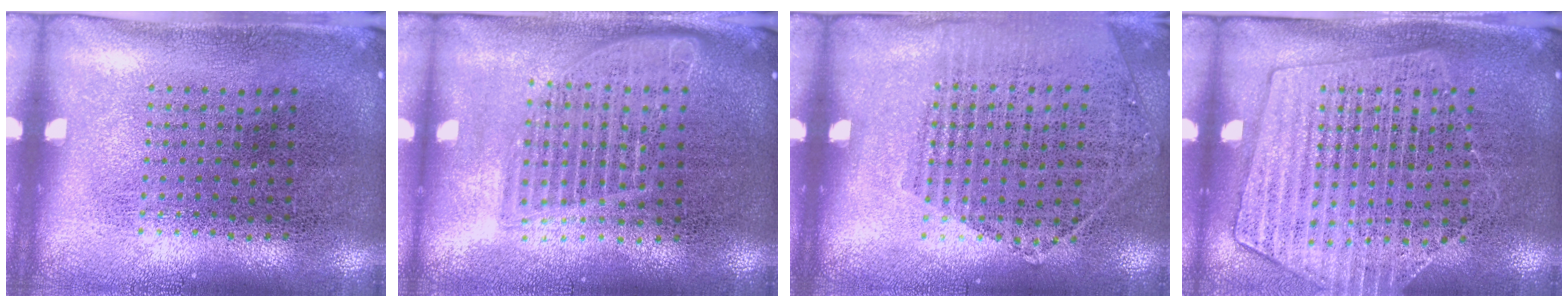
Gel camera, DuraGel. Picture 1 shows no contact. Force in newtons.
{"total": 1.6, "press": 1.4, "slide": 0.8}
{"total": 1.1, "press": 1.1, "slide": 0.4}
{"total": 1.5, "press": 1.5, "slide": 0.2}